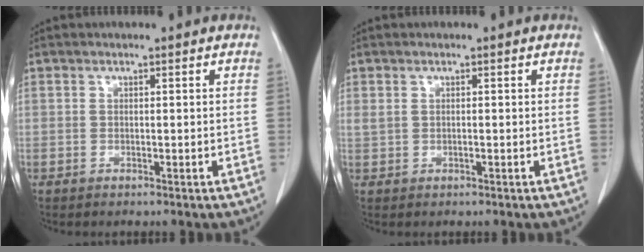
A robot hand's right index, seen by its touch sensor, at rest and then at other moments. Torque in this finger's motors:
{"motor_torque": [-0.06, 0.06, 0.03, 0.01]}